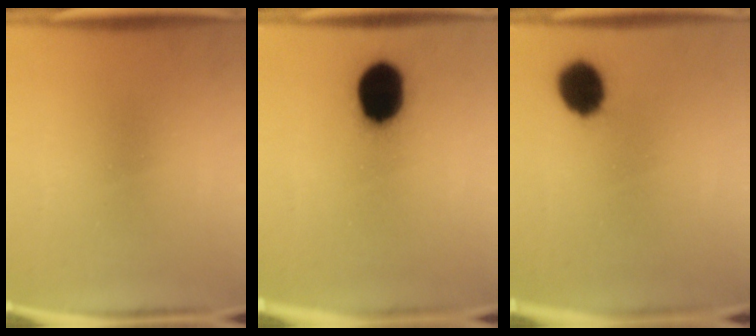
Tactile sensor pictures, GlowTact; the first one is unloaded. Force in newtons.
{"total": 15.6}
{"total": 9.1}